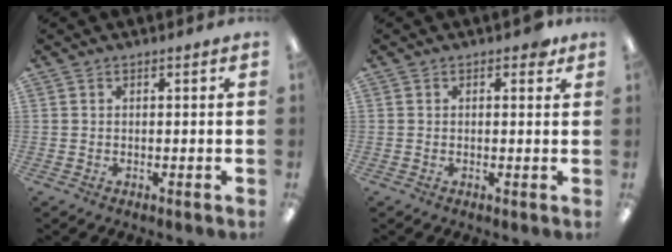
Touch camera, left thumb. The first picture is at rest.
{"total": 1.6, "force": [1.0, 0.9, 1.0], "torque": [-0.005, -0.003, 0.014]}